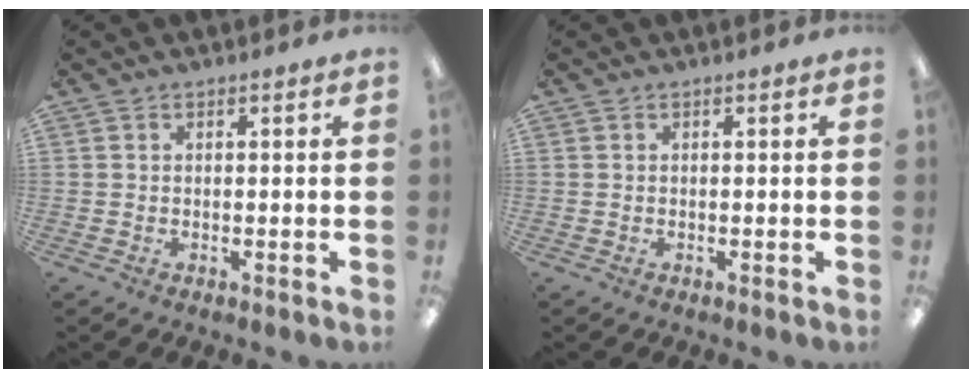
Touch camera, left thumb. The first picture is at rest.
{"total": 0.0}